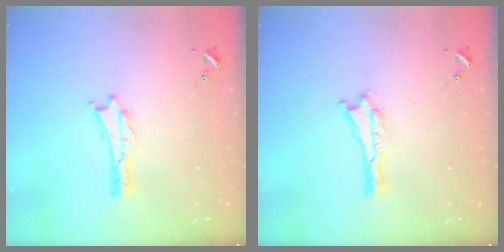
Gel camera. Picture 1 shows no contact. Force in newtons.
{"total": 0.0}